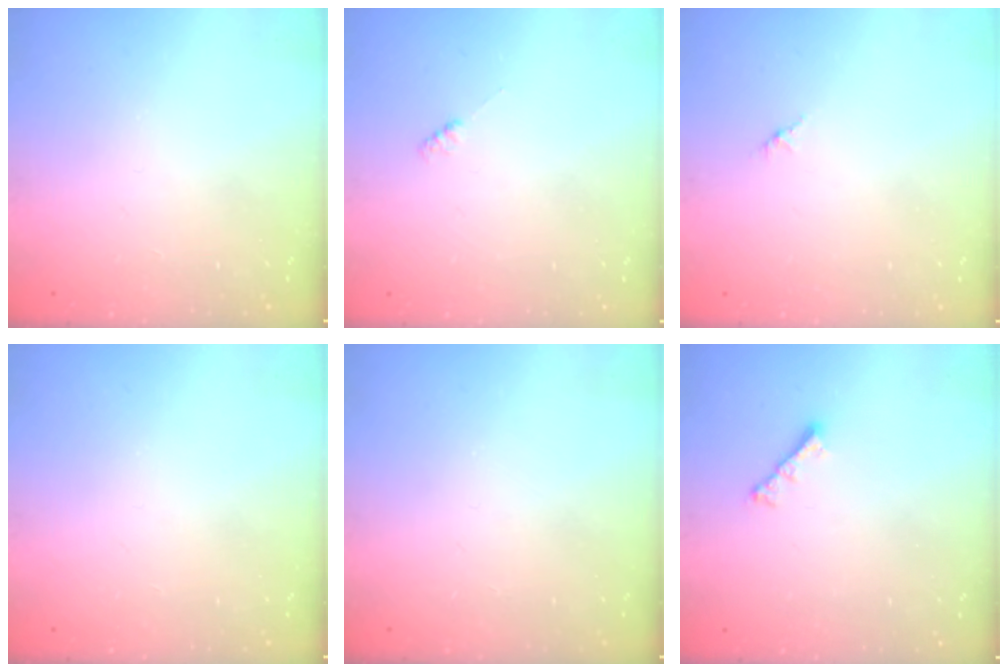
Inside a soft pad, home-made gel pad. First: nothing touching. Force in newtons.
{"total": 1.9, "press": 1.9, "slide": 0.3}
{"total": 1.4, "press": 1.4, "slide": 0.4}
{"total": 0.0}
{"total": 0.0}
{"total": 2.8, "press": 2.7, "slide": 0.6}